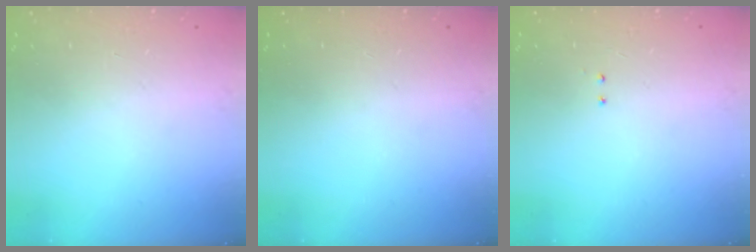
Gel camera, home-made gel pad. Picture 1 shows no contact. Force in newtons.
{"total": 0.0}
{"total": 2.0, "press": 2.0, "slide": 0.4}